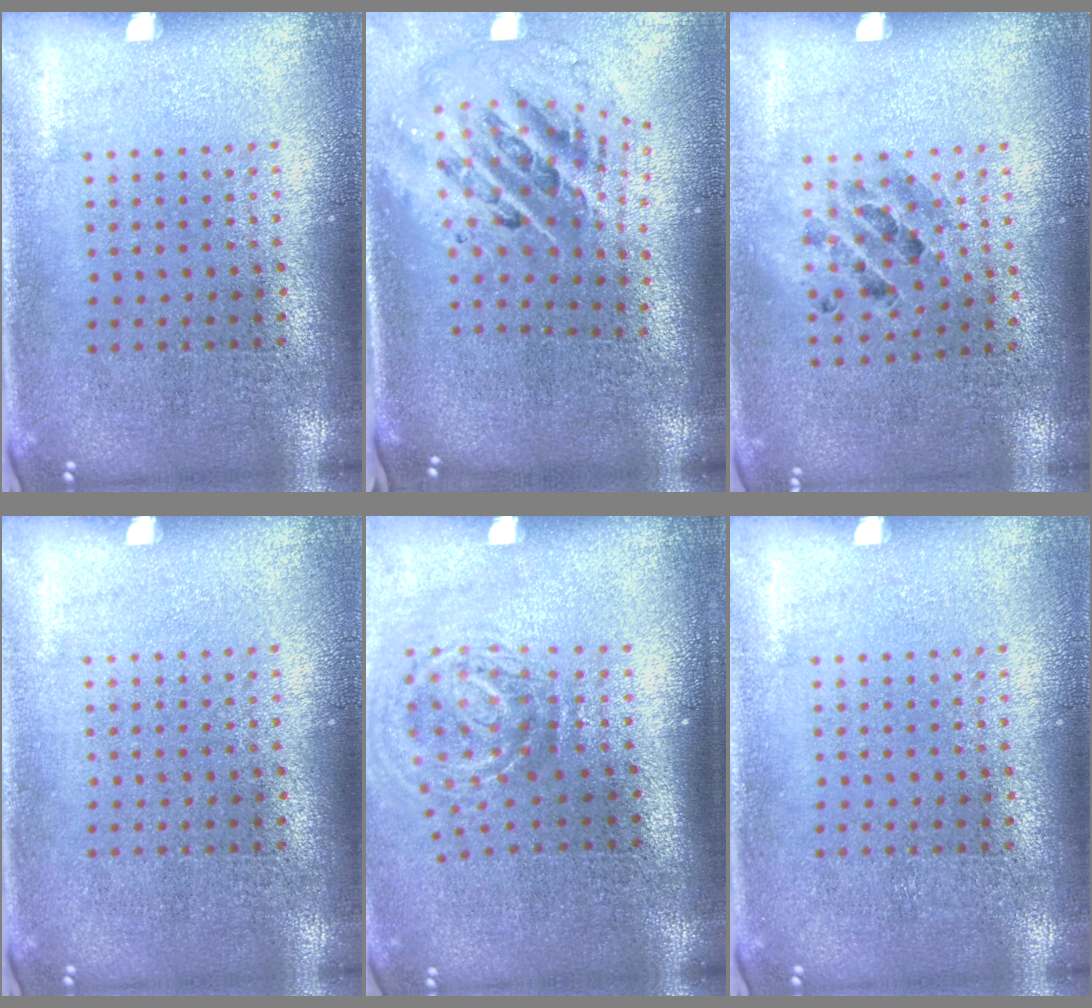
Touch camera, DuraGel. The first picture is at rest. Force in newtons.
{"total": 2.8, "press": 1.9, "slide": 2.1}
{"total": 0.9, "press": 0.9, "slide": 0.1}
{"total": 0.0}
{"total": 2.0, "press": 1.3, "slide": 1.6}
{"total": 0.0}